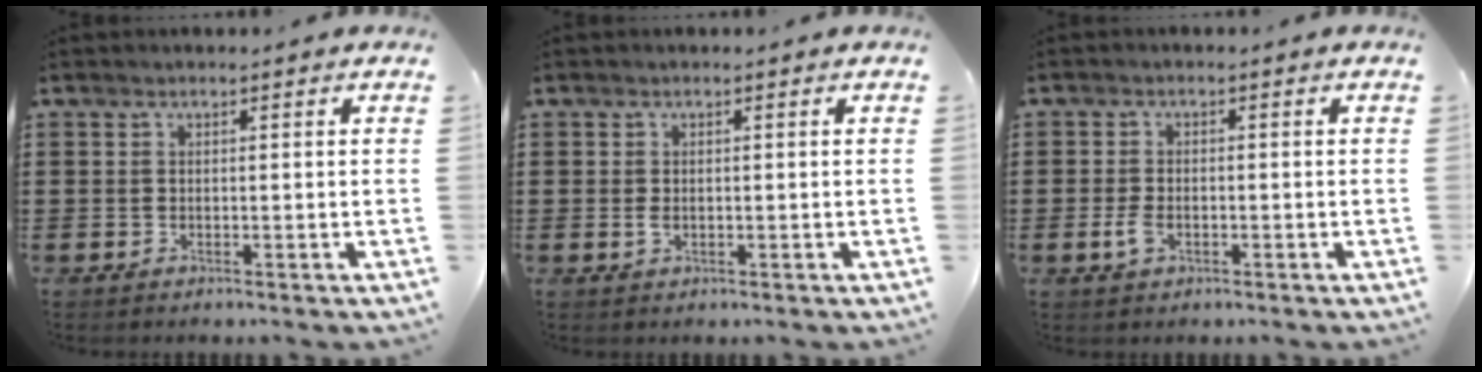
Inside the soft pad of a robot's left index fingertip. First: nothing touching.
{"total": 1.1, "force": [-0.1, 0.6, 1.0], "torque": [-0.026, -0.002, -0.004]}
{"total": 2.7, "force": [-0.8, 1.5, 2.1], "torque": [-0.062, -0.009, -0.020]}